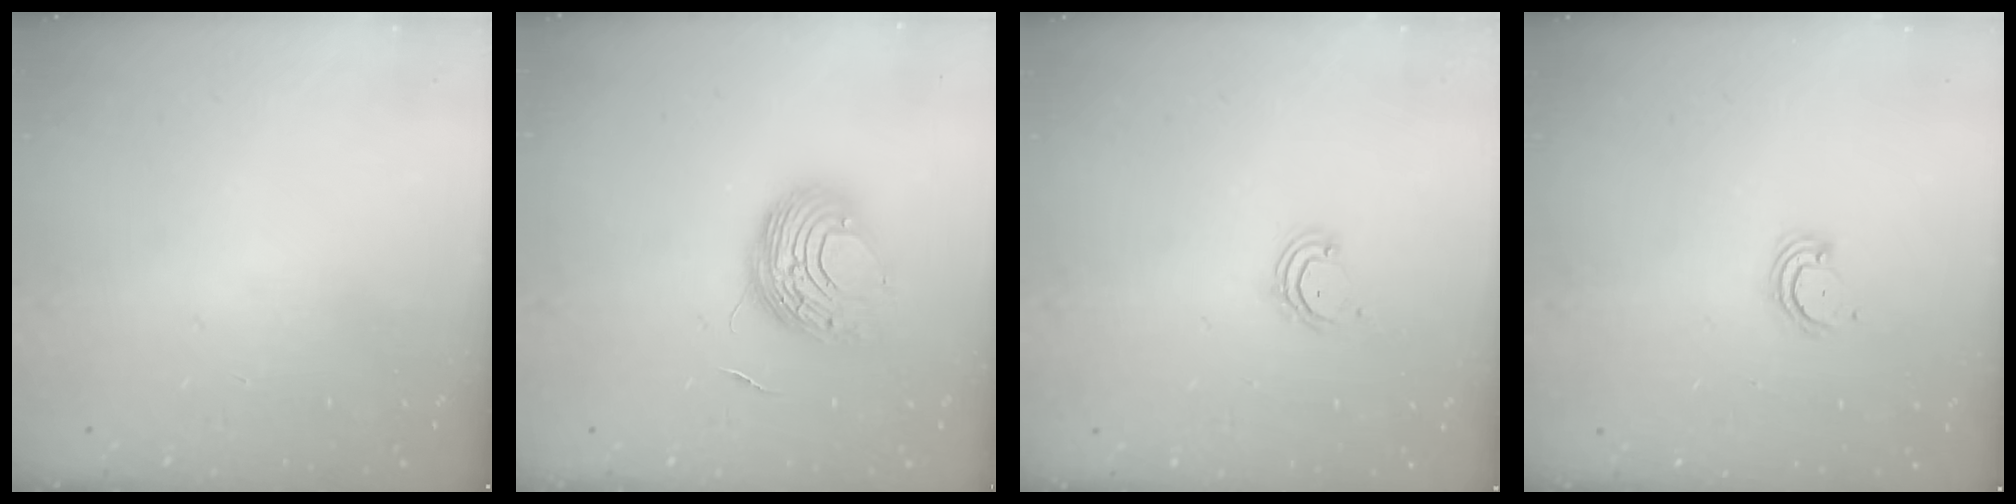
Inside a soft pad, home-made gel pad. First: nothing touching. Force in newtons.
{"total": 9.6, "press": 9.5, "slide": 0.9}
{"total": 3.5, "press": 3.5, "slide": 0.2}
{"total": 3.3, "press": 3.3, "slide": 0.3}